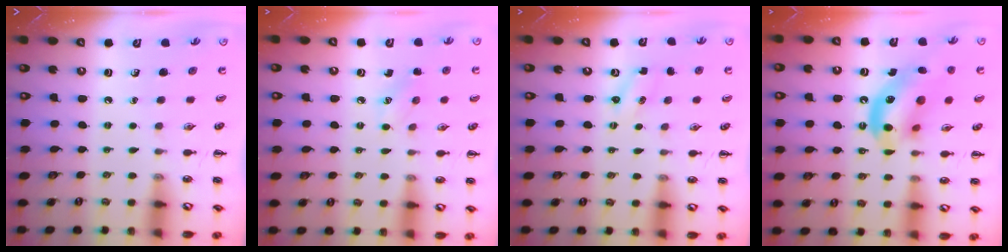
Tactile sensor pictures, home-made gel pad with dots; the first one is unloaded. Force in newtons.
{"total": 4.9, "press": 4.7, "slide": 1.4}
{"total": 1.6, "press": 1.5, "slide": 0.4}
{"total": 15.1, "press": 14.9, "slide": 2.4}